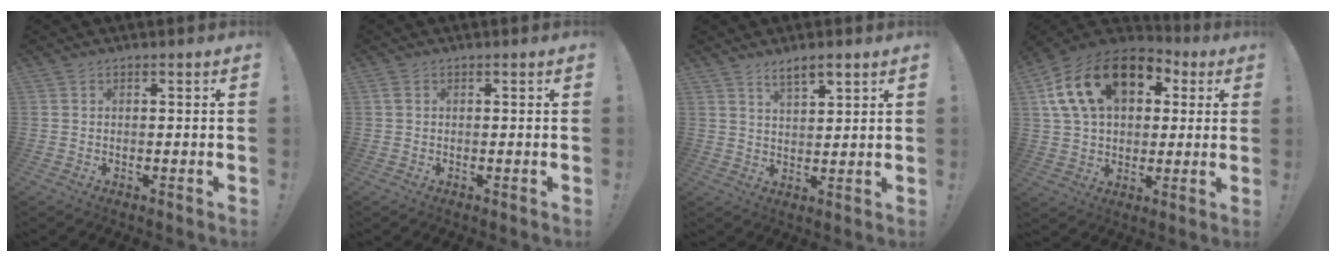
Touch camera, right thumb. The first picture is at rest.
{"total": 0.8, "force": [0.2, 0.5, 0.5], "torque": [-0.014, 0.004, 0.004]}
{"total": 5.3, "force": [4.1, 1.7, 3.0], "torque": [-0.050, -0.020, 0.072]}
{"total": 20.8, "force": [8.0, 13.7, 13.4], "torque": [-0.232, -0.011, 0.147]}